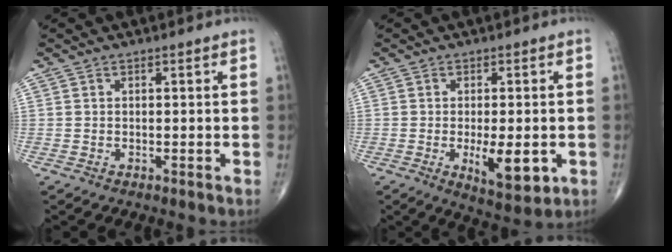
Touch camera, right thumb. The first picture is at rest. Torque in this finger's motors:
{"motor_torque": [1.15, 1.29, 0.21, -0.35, 0.23]}